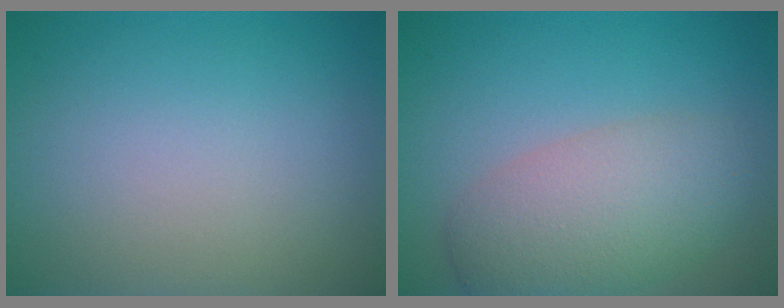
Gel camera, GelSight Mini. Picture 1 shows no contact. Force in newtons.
{"total": 5.7, "press": 5.7, "slide": 0.1}